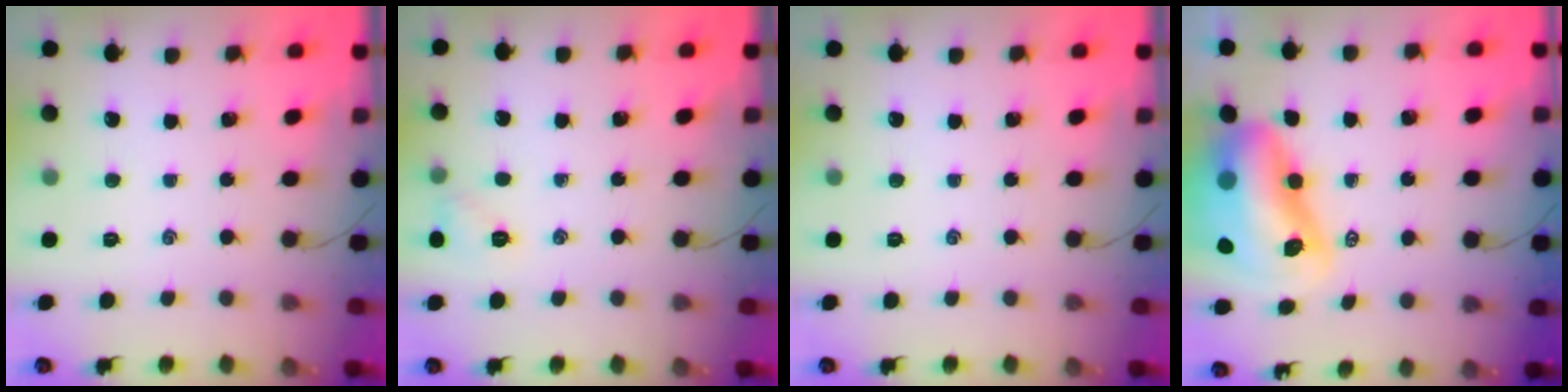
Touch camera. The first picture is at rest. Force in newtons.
{"total": 5.9, "press": 5.7, "slide": 1.3}
{"total": 0.0}
{"total": 16.7, "press": 16.0, "slide": 4.6}